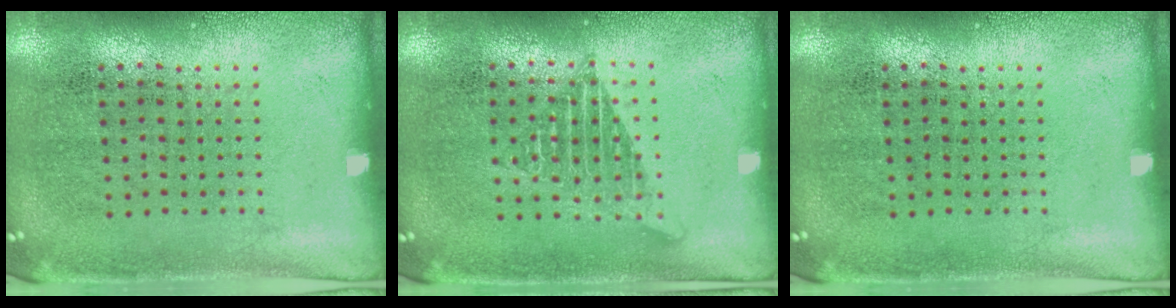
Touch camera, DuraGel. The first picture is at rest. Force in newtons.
{"total": 1.2, "press": 1.2, "slide": 0.0}
{"total": 0.0}